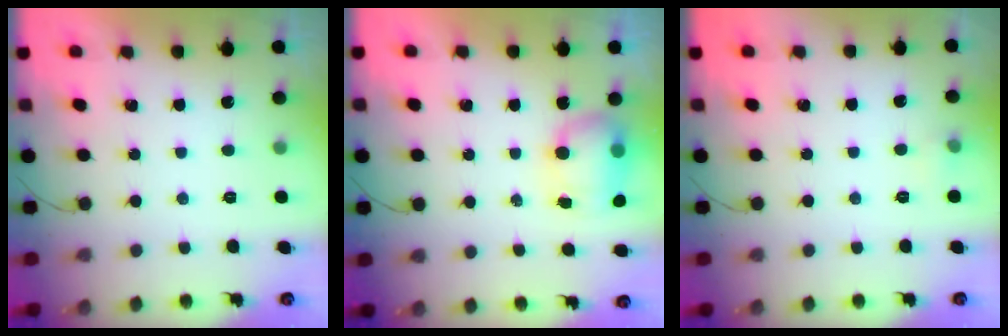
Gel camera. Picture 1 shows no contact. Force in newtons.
{"total": 7.8, "press": 7.4, "slide": 2.5}
{"total": 3.7, "press": 3.4, "slide": 1.3}